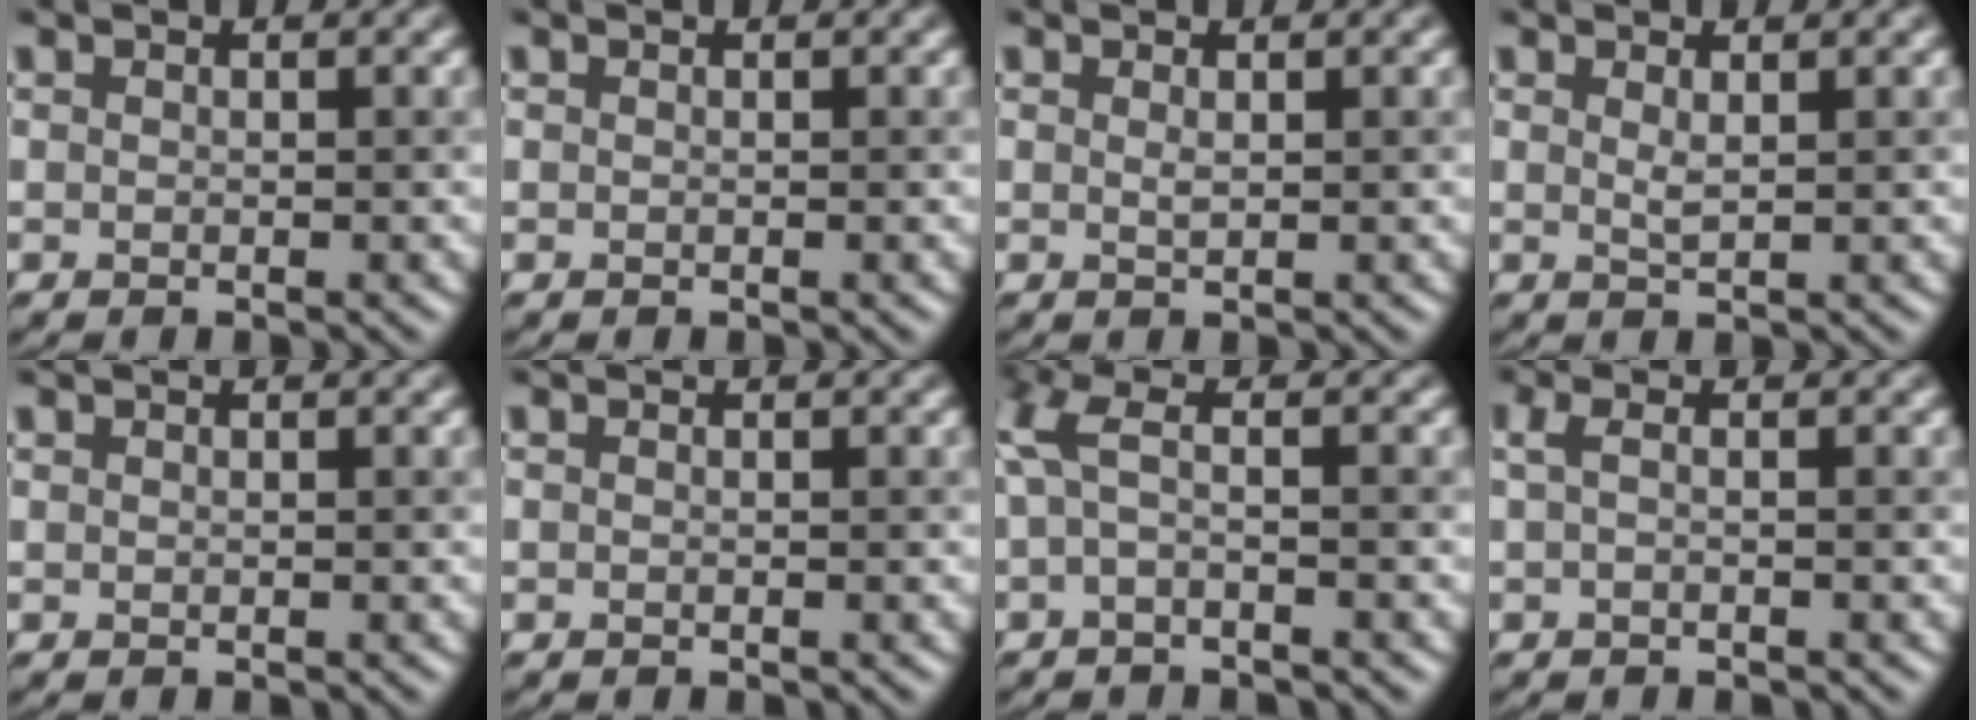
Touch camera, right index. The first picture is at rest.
{"total": 0.0}
{"total": 0.6, "force": [0.3, 0.1, 0.5], "torque": [-0.011, -0.001, 0.005]}
{"total": 0.9, "force": [0.5, 0.2, 0.8], "torque": [-0.017, -0.003, 0.008]}
{"total": 0.0}
{"total": 0.0}
{"total": 3.0, "force": [0.0, 0.7, 2.9], "torque": [-0.071, 0.004, -0.007]}
{"total": 1.3, "force": [0.0, 0.3, 1.2], "torque": [-0.029, 0.001, -0.002]}